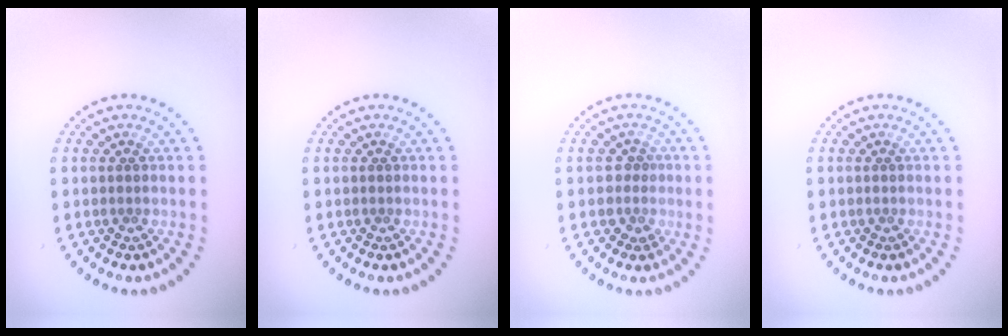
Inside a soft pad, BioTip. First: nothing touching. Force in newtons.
{"total": 0.0}
{"total": 1.5, "press": 1.2, "slide": 0.8}
{"total": 0.0}